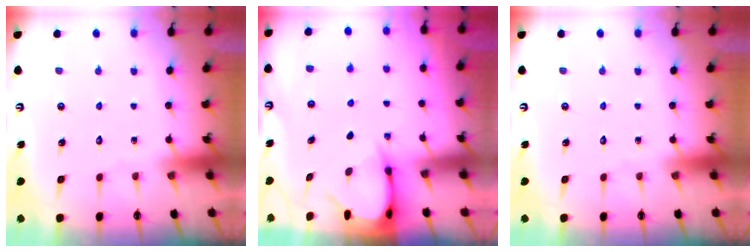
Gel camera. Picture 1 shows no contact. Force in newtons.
{"total": 3.6, "press": 3.6, "slide": 0.4}
{"total": 0.0}